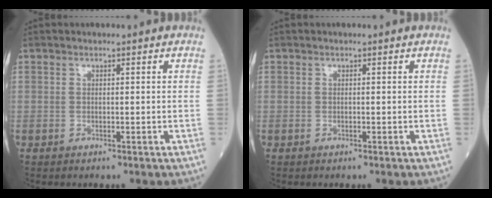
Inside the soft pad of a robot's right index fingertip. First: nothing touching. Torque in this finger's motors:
{"motor_torque": [0.00, 0.00, 0.00, 0.00]}